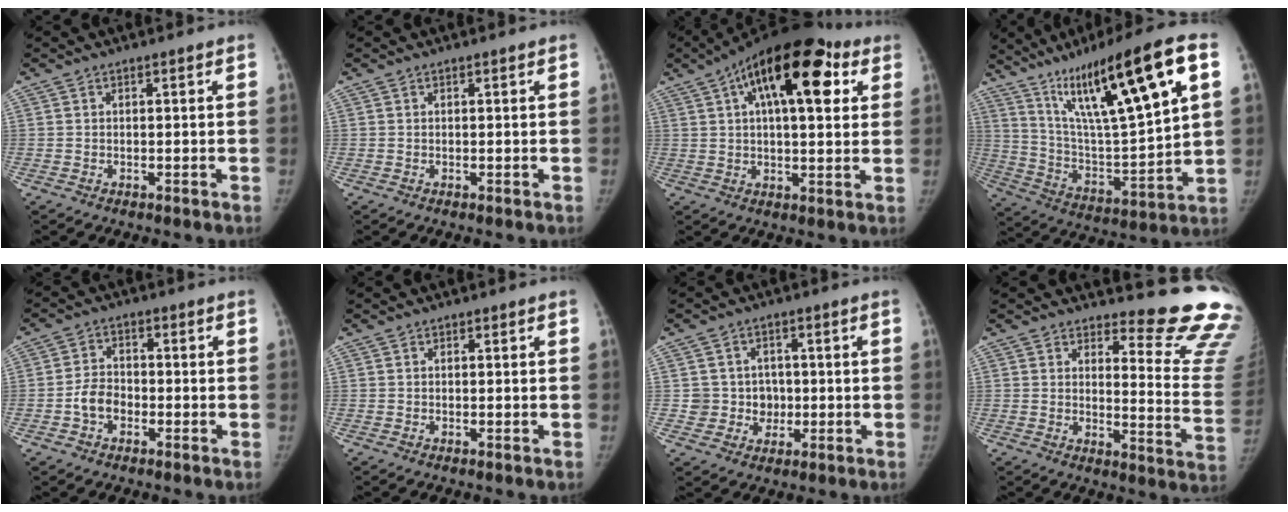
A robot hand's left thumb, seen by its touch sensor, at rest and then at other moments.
{"total": 0.0}
{"total": 21.8, "force": [8.6, 9.6, 17.5], "torque": [-0.258, 0.022, 0.127]}
{"total": 25.5, "force": [11.9, 4.8, 22.0], "torque": [-0.358, -0.020, 0.210]}
{"total": 5.2, "force": [-1.9, 4.0, 2.8], "torque": [-0.035, 0.021, -0.040]}
{"total": 0.0}
{"total": 6.1, "force": [-0.3, 6.0, 0.7], "torque": [0.035, 0.014, -0.002]}
{"total": 16.2, "force": [15.3, 2.6, 4.6], "torque": [-0.015, -0.191, 0.158]}